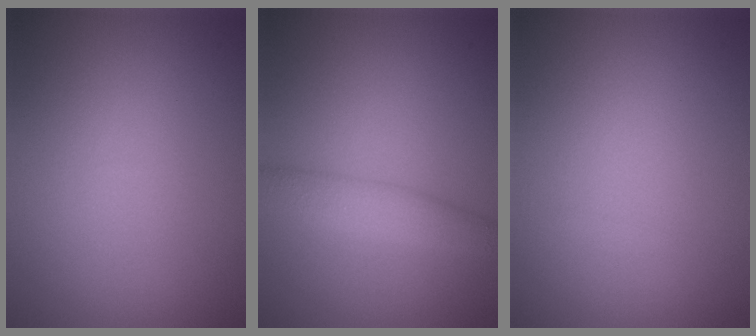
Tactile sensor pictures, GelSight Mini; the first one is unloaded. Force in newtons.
{"total": 2.8, "press": 2.8, "slide": 0.1}
{"total": 0.0}